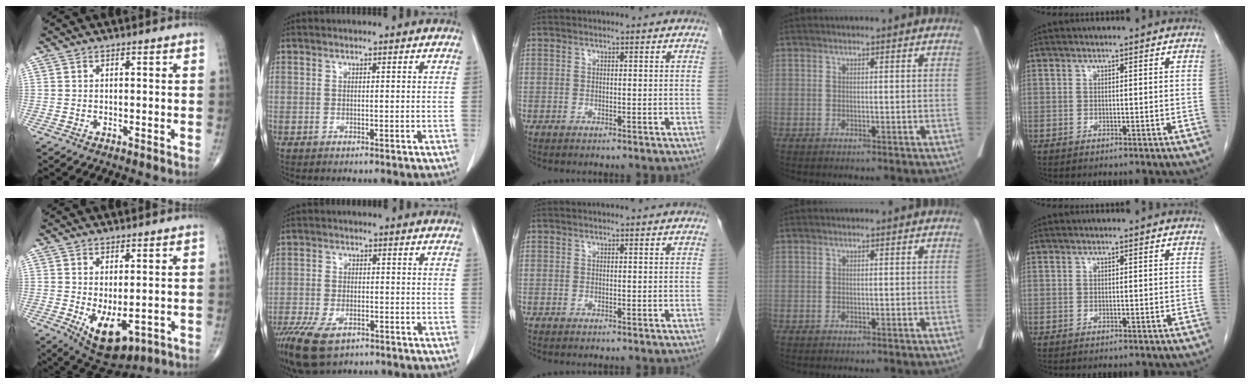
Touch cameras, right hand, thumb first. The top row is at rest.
{"thumb": {"total": 9.5, "force": [-2.2, 4.9, 7.9], "torque": [-0.110, -0.010, -0.011]}, "index": {"total": 10.6, "force": [-6.9, 4.8, 6.4], "torque": [-0.133, -0.012, -0.113]}}